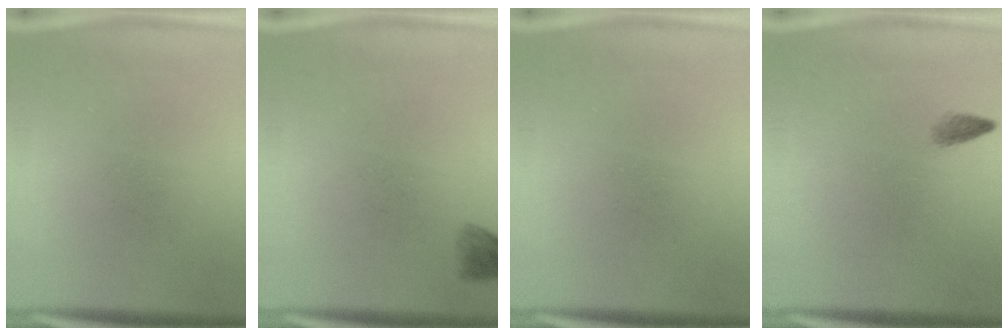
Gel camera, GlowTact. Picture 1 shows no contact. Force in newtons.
{"total": 2.2}
{"total": 0.0}
{"total": 1.0}